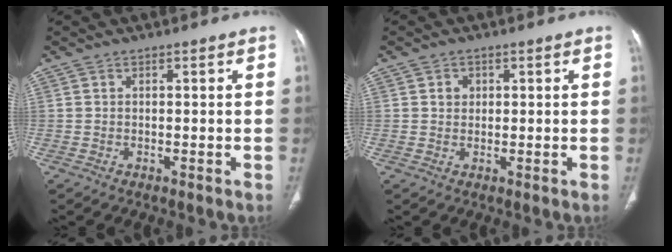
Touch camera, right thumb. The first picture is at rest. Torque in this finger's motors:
{"motor_torque": [-0.38, 0.25, 0.47, -0.32, -0.02]}